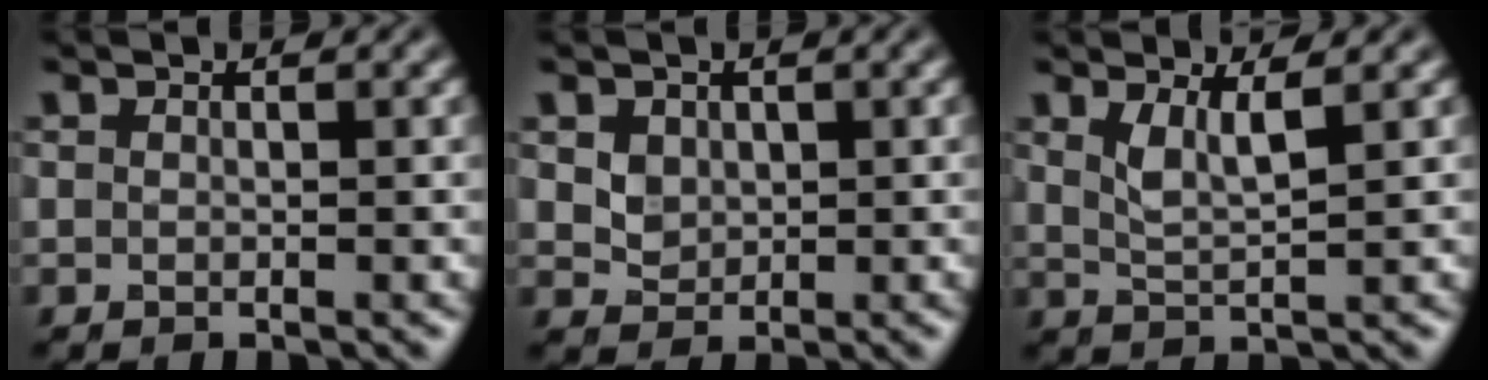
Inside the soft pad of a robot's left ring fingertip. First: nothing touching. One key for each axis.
{"total": 2.7, "fx": 1.2, "fy": 2.1, "fz": 1.2, "tx": -0.037, "ty": 0.000, "tz": 0.037}
{"total": 2.6, "fx": 1.3, "fy": 0.6, "fz": 2.1, "tx": -0.040, "ty": -0.007, "tz": 0.029}